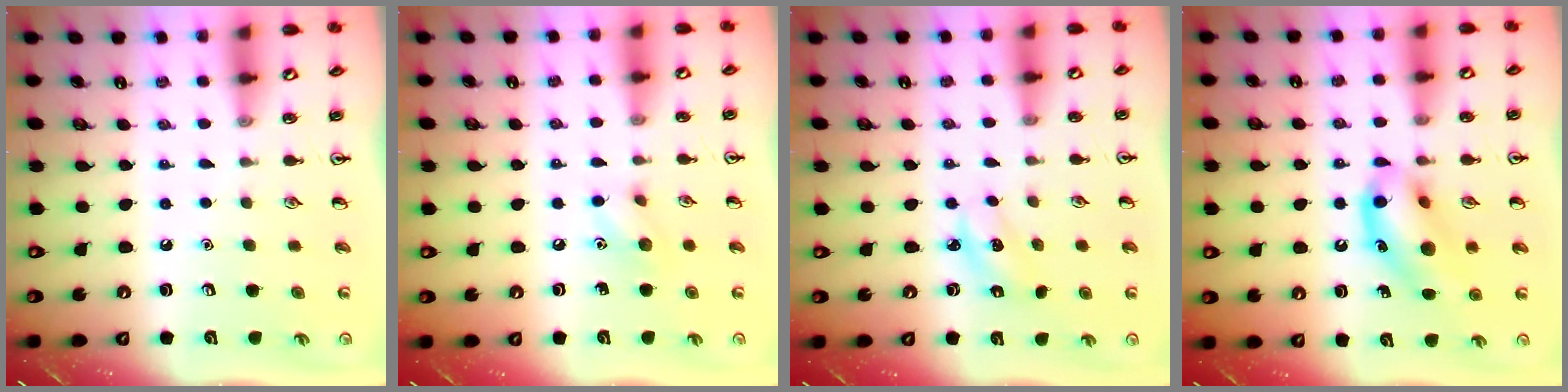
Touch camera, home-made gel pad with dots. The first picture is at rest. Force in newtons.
{"total": 6.3, "press": 6.2, "slide": 0.9}
{"total": 2.6, "press": 2.5, "slide": 0.6}
{"total": 14.0, "press": 13.6, "slide": 3.0}